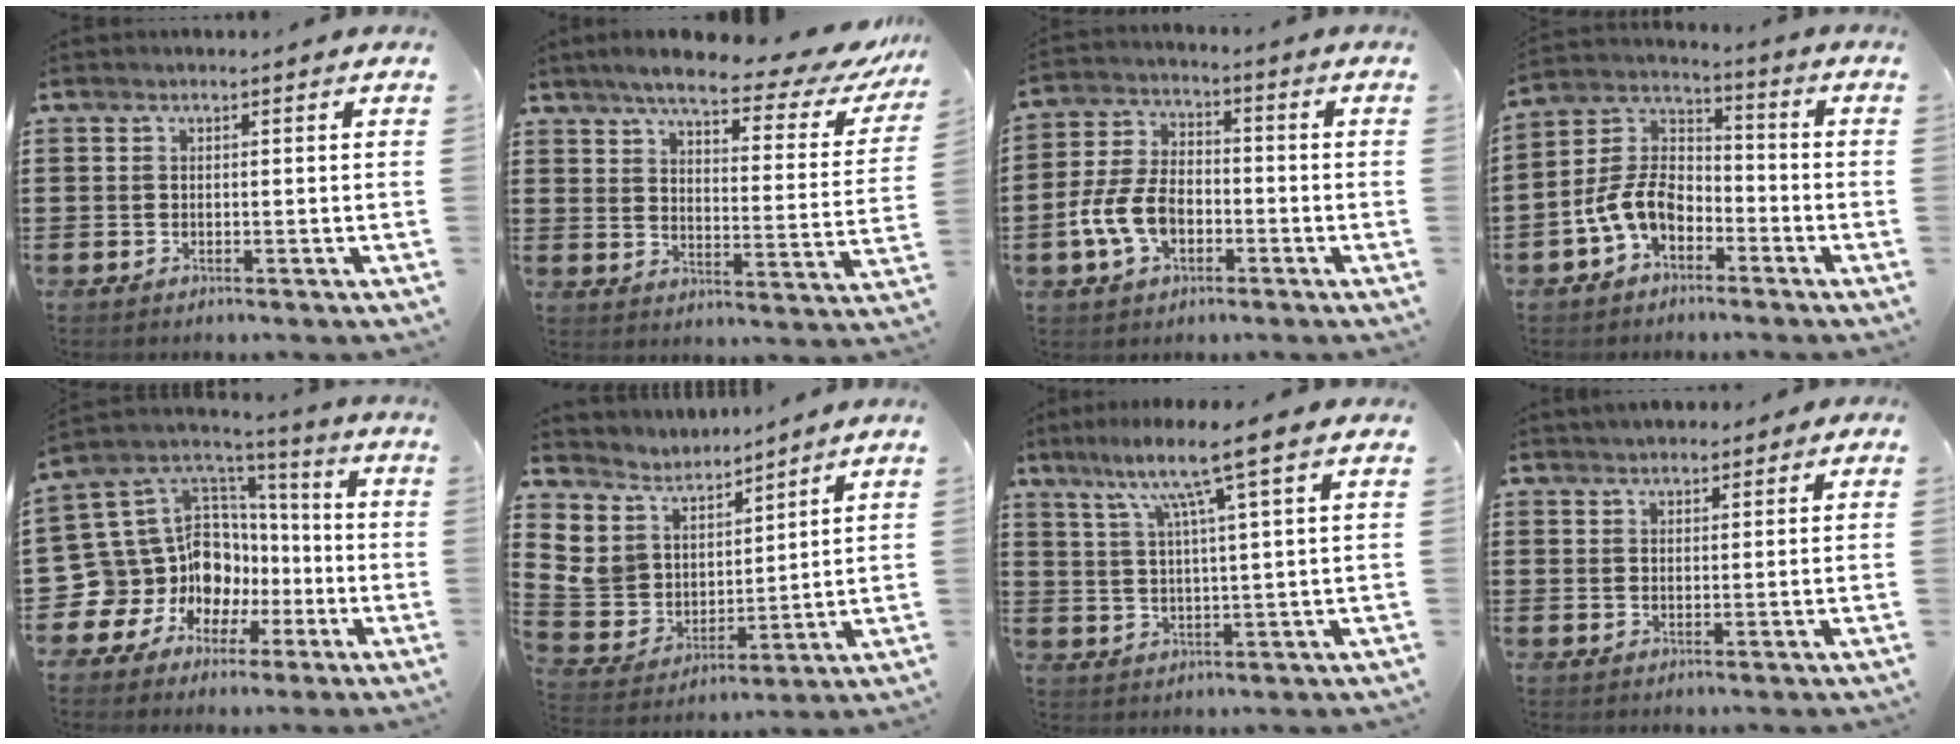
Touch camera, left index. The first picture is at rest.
{"total": 6.9, "force": [5.9, 0.9, 3.5], "torque": [-0.086, -0.035, 0.096]}
{"total": 8.3, "force": [-2.9, 5.0, 5.9], "torque": [-0.149, 0.003, -0.063]}
{"total": 8.4, "force": [-4.1, 5.3, 5.1], "torque": [-0.141, -0.001, -0.090]}
{"total": 14.8, "force": [-3.4, 13.6, 4.7], "torque": [-0.134, -0.027, -0.029]}
{"total": 7.2, "force": [4.5, 5.5, 0.9], "torque": [-0.081, -0.042, 0.083]}
{"total": 8.2, "force": [4.9, -0.3, 6.6], "torque": [-0.143, -0.009, 0.078]}
{"total": 2.1, "force": [1.9, 0.9, 0.4], "torque": [-0.013, 0.007, 0.036]}